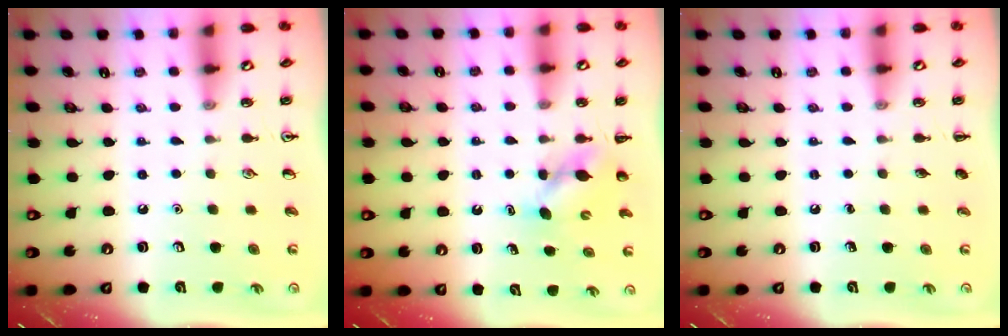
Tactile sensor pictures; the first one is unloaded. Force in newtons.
{"total": 4.7, "press": 4.6, "slide": 1.0}
{"total": 0.0}